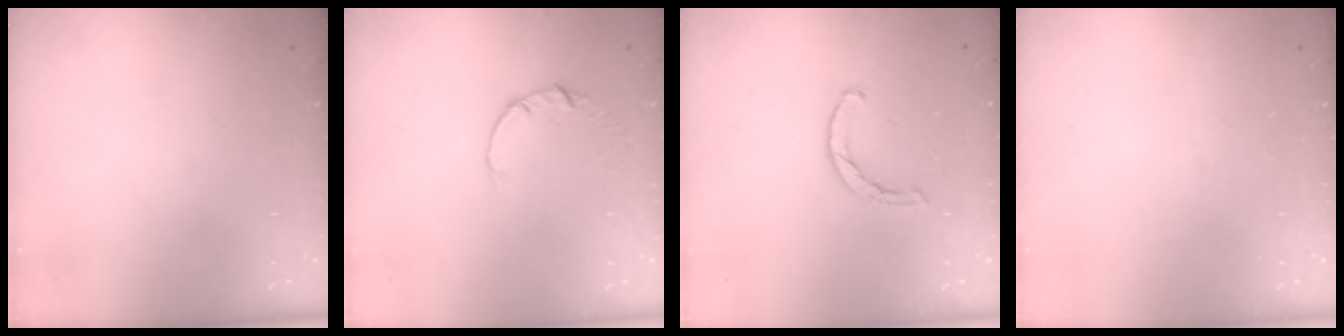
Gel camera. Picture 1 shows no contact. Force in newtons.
{"total": 0.5, "press": 0.5, "slide": 0.1}
{"total": 1.9, "press": 1.9, "slide": 0.3}
{"total": 0.0}